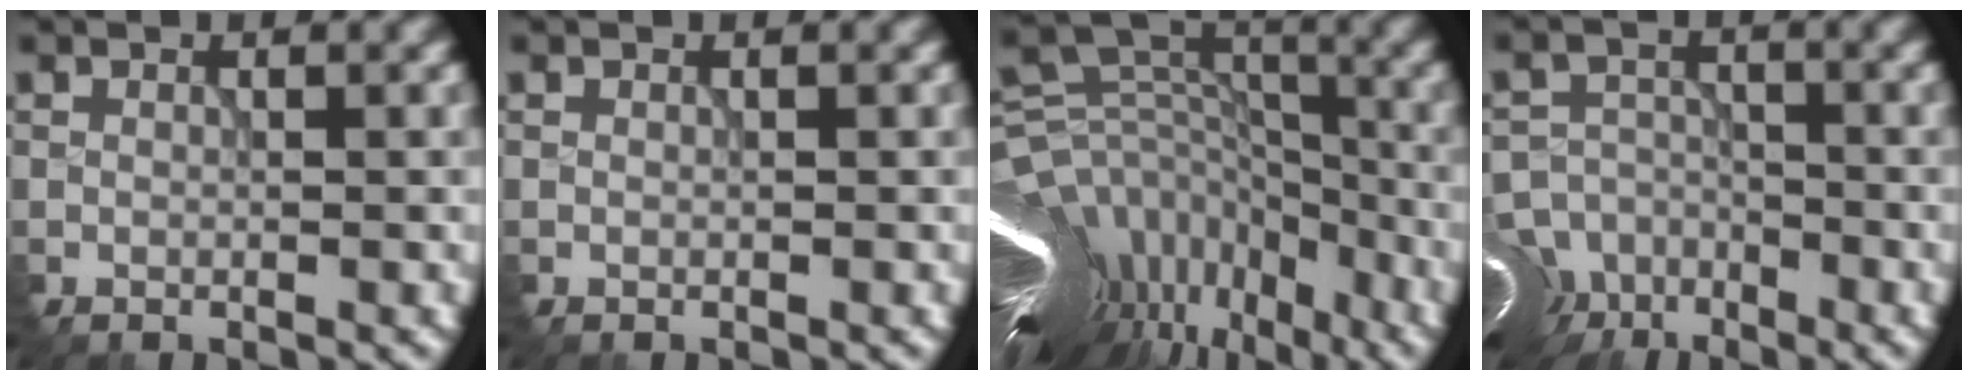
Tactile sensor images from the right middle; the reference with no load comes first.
{"total": 0.0}
{"total": 14.7, "force": [-9.1, 7.9, 8.4], "torque": [-0.159, 0.025, -0.097]}
{"total": 10.2, "force": [-7.3, 6.0, 3.8], "torque": [-0.067, -0.023, -0.115]}